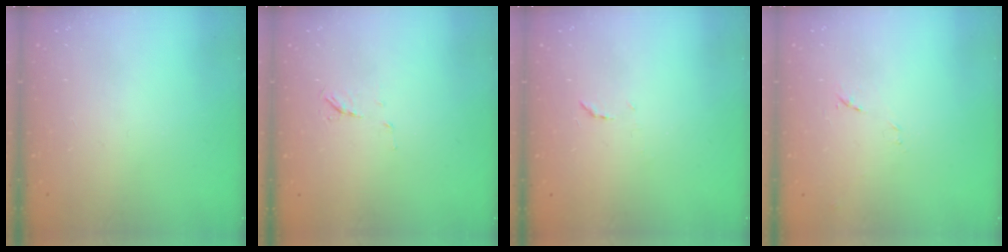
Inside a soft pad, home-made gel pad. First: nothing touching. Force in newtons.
{"total": 4.9, "press": 4.8, "slide": 1.3}
{"total": 6.3, "press": 6.2, "slide": 0.6}
{"total": 7.1, "press": 7.1, "slide": 0.6}